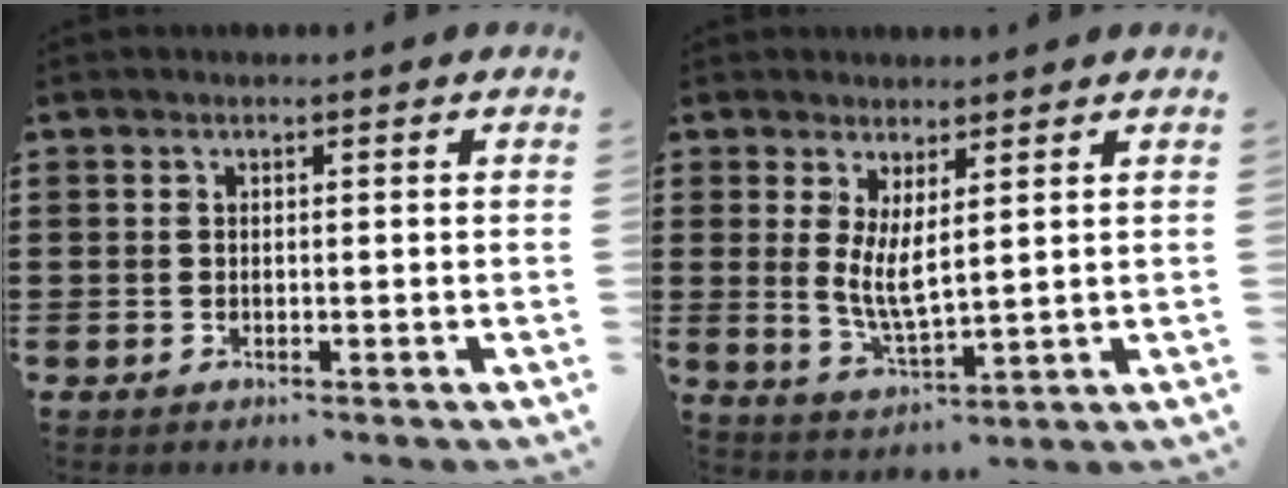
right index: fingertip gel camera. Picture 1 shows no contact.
{"total": 5.1, "force": [1.4, 1.5, 4.6], "torque": [-0.101, -0.010, 0.027]}